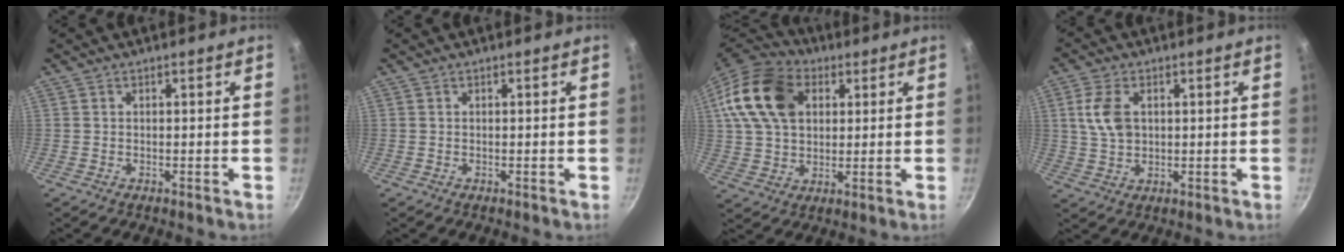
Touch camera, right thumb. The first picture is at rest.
{"total": 0.0}
{"total": 17.8, "force": [5.4, 12.4, 11.6], "torque": [-0.203, 0.010, 0.090]}
{"total": 7.1, "force": [1.7, 4.6, 5.1], "torque": [-0.097, 0.000, 0.032]}